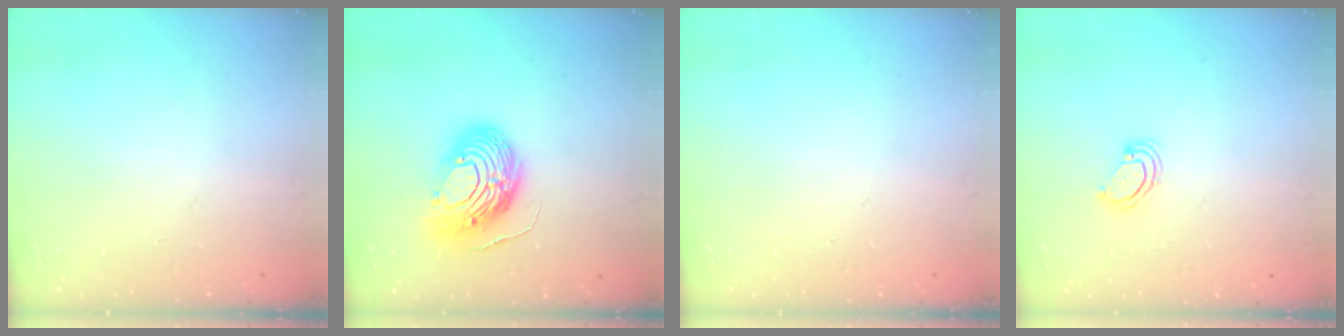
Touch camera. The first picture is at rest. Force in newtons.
{"total": 13.7, "press": 13.5, "slide": 2.3}
{"total": 0.0}
{"total": 2.3, "press": 2.3, "slide": 0.2}